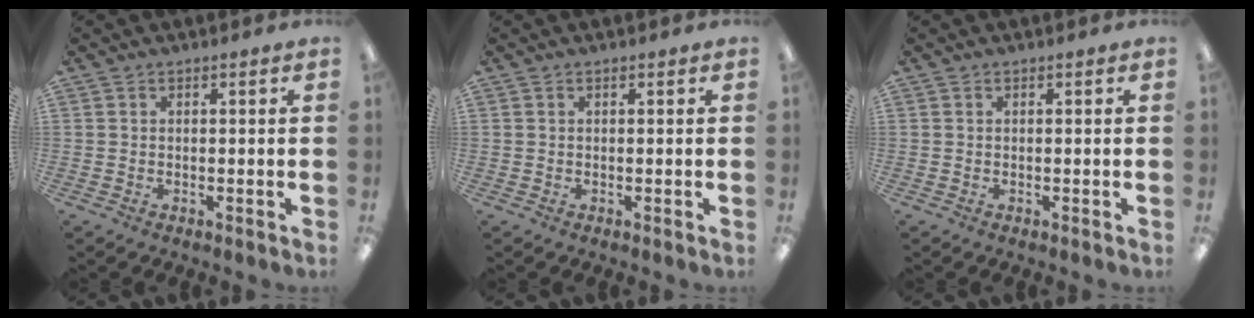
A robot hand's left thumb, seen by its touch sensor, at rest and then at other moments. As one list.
[{"total": 0.0}, {"total": 0.0}]